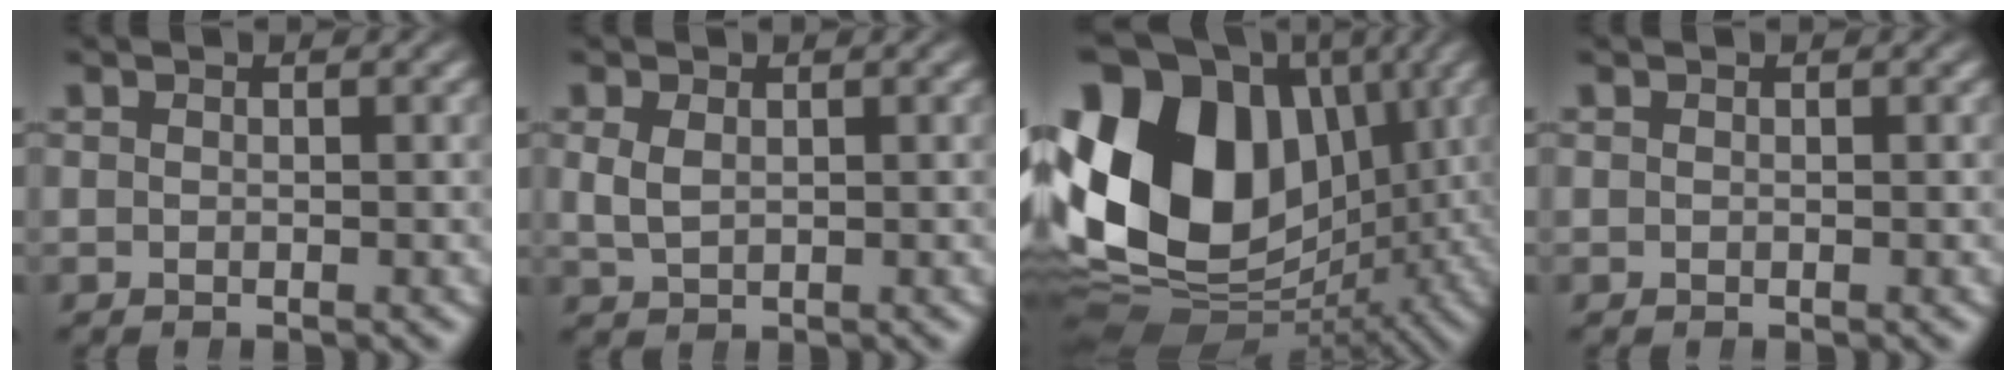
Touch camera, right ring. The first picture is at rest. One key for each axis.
{"total": 2.4, "fx": 0.5, "fy": 1.8, "fz": 1.5, "tx": -0.038, "ty": -0.007, "tz": 0.016}
{"total": 25.3, "fx": 0.8, "fy": 18.5, "fz": 17.2, "tx": -0.310, "ty": -0.038, "tz": 0.025}
{"total": 0.0}